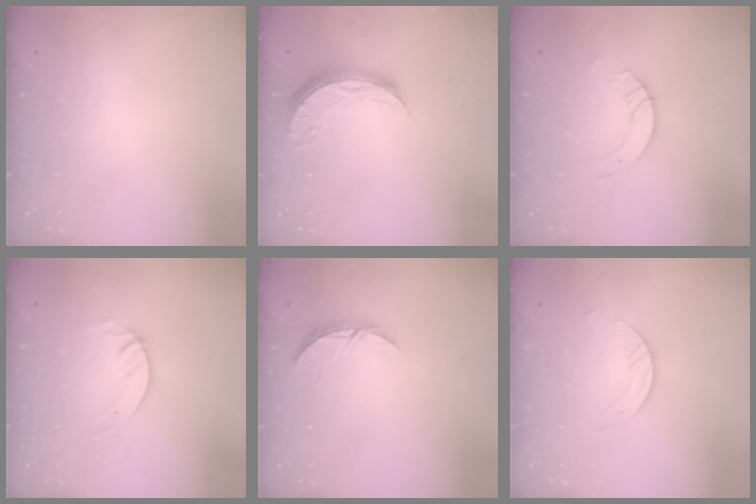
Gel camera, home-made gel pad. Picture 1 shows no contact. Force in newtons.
{"total": 7.9, "press": 7.8, "slide": 0.8}
{"total": 3.5, "press": 3.5, "slide": 0.3}
{"total": 4.5, "press": 4.4, "slide": 0.4}
{"total": 5.1, "press": 5.1, "slide": 0.6}
{"total": 3.1, "press": 3.1, "slide": 0.2}